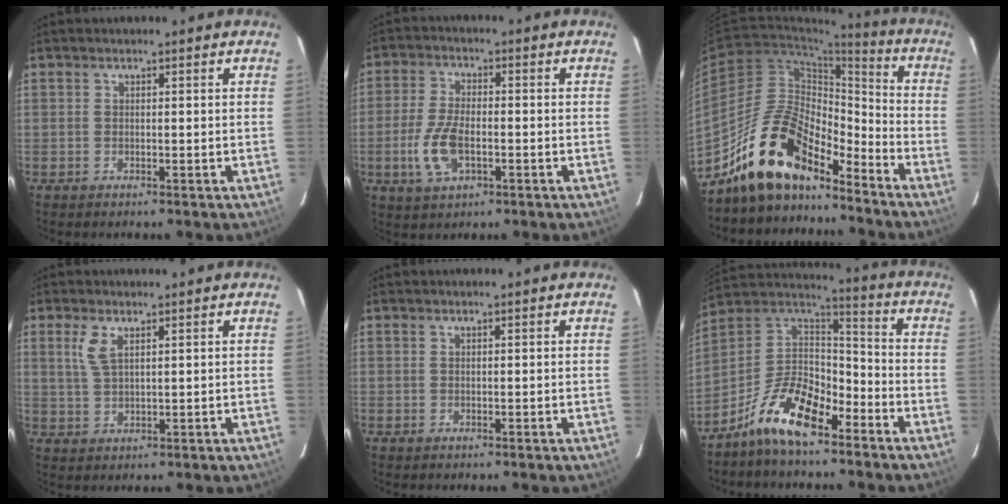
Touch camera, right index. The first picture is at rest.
{"total": 8.4, "force": [-2.4, 4.1, 6.9], "torque": [-0.152, -0.002, -0.044]}
{"total": 16.7, "force": [-13.6, 6.1, 7.5], "torque": [-0.141, 0.022, -0.246]}
{"total": 4.0, "force": [1.9, 1.6, 3.1], "torque": [-0.065, 0.002, 0.041]}
{"total": 0.0}
{"total": 14.7, "force": [-9.6, 6.2, 9.3], "torque": [-0.191, 0.020, -0.184]}